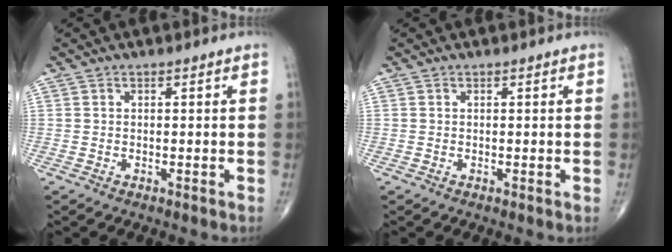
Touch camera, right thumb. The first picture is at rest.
{"total": 0.0}